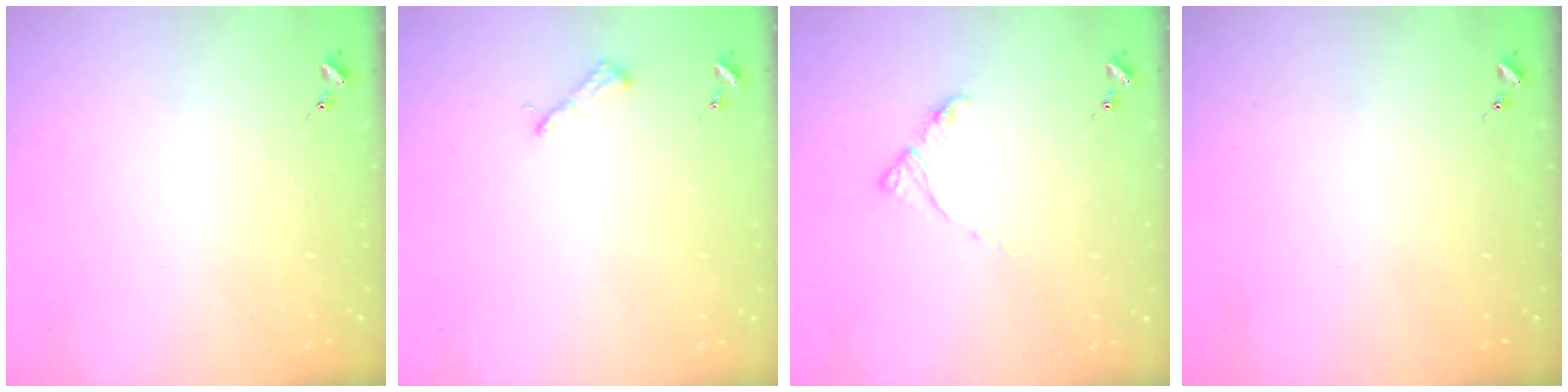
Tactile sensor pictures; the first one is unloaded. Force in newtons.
{"total": 3.6, "press": 3.6, "slide": 0.4}
{"total": 4.5, "press": 4.5, "slide": 0.5}
{"total": 0.0}